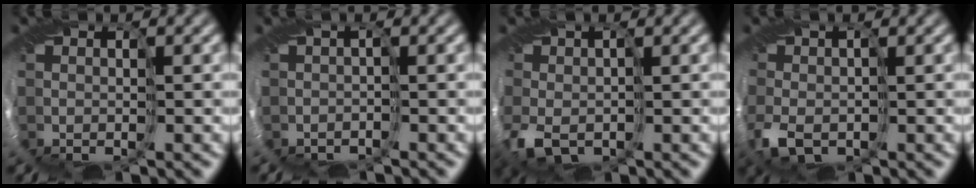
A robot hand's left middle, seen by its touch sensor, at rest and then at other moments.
{"total": 0.8, "force": [-0.2, 0.6, 0.5], "torque": [-0.006, 0.003, 0.003]}
{"total": 3.5, "force": [-1.1, 2.3, 2.5], "torque": [-0.065, 0.000, -0.024]}
{"total": 3.4, "force": [-1.2, 2.1, 2.4], "torque": [-0.064, 0.000, -0.024]}